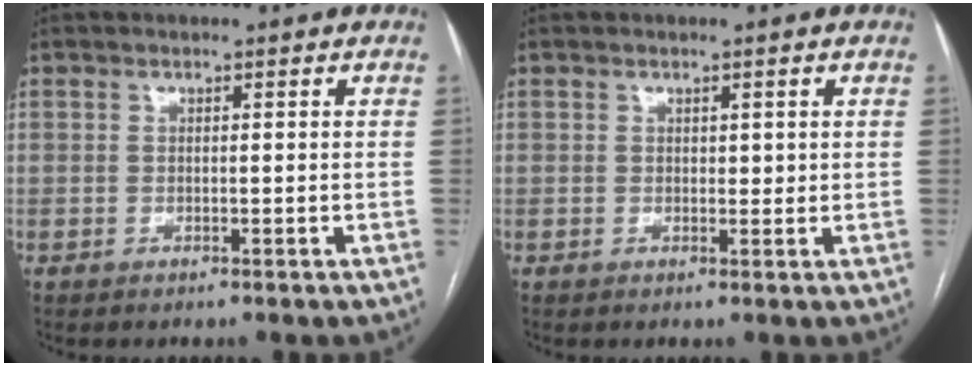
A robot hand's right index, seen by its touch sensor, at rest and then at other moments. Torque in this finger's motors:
{"motor_torque": [-0.20, 0.08, 0.00, -0.01]}